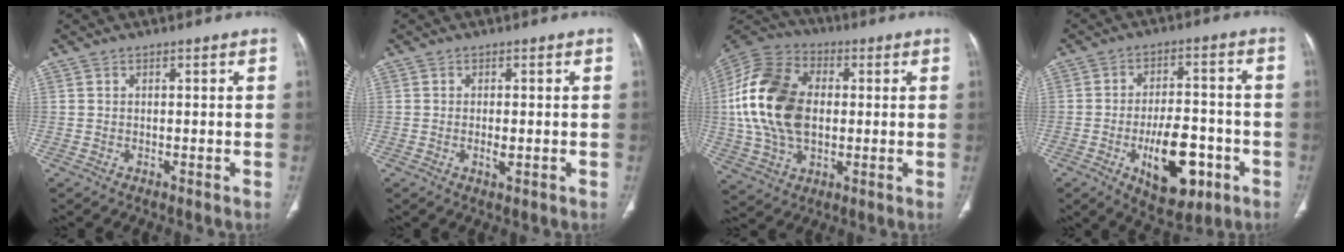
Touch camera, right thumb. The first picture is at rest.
{"total": 2.1, "force": [-0.4, 0.8, 1.9], "torque": [-0.035, -0.004, -0.007]}
{"total": 20.4, "force": [1.0, 13.5, 15.2], "torque": [-0.299, 0.013, 0.017]}
{"total": 14.3, "force": [-5.3, 7.2, 11.2], "torque": [-0.141, 0.024, -0.074]}